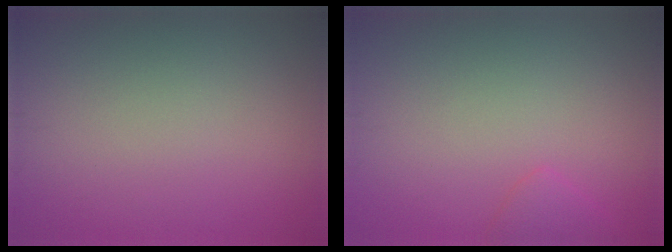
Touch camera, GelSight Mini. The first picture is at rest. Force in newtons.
{"total": 1.4, "press": 1.4, "slide": 0.1}